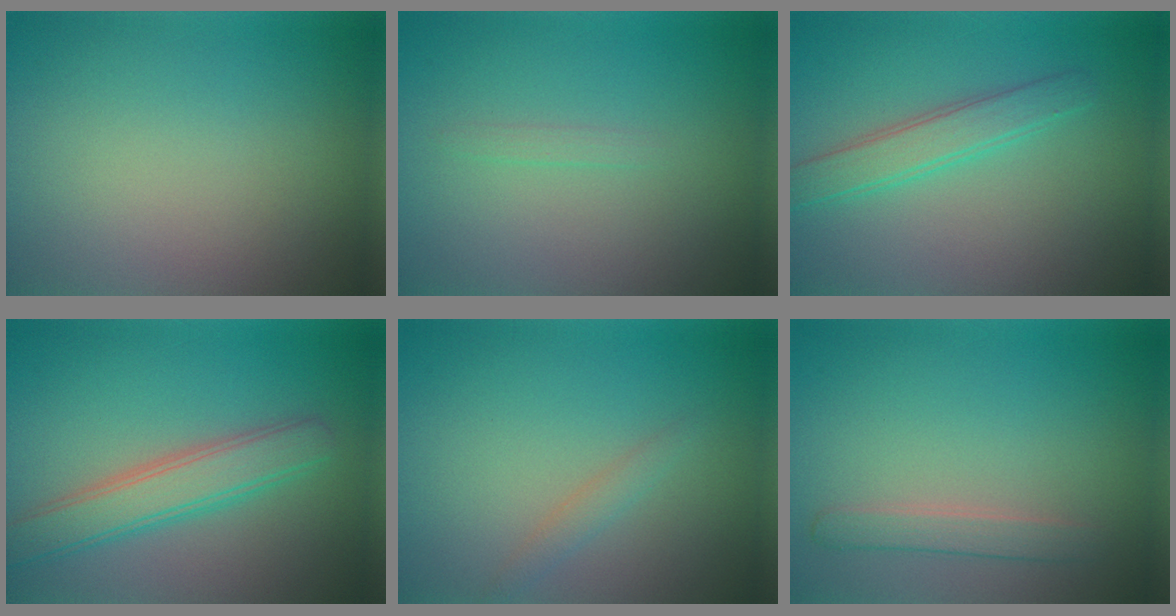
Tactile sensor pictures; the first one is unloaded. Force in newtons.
{"total": 0.6, "press": 0.6, "slide": 0.1}
{"total": 2.9, "press": 2.9, "slide": 0.1}
{"total": 4.4, "press": 4.4, "slide": 0.2}
{"total": 1.1, "press": 1.1, "slide": 0.1}
{"total": 1.8, "press": 1.8, "slide": 0.1}